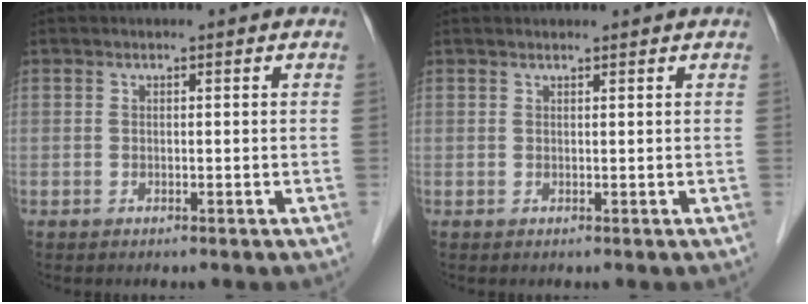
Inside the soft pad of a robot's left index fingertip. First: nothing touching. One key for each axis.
{"total": 1.3, "fx": 1.2, "fy": 0.0, "fz": 0.3, "tx": -0.007, "ty": 0.014, "tz": 0.021}